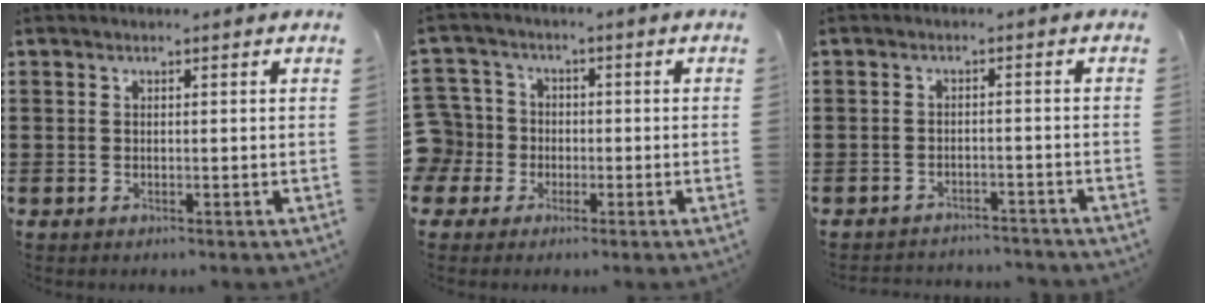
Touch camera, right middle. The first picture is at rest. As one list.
[{"total": 6.3, "force": [-1.0, 6.1, 1.3], "torque": [-0.077, 0.002, -0.025]}, {"total": 2.4, "force": [-2.4, 0.3, -0.1], "torque": [-0.005, 0.002, -0.053]}]